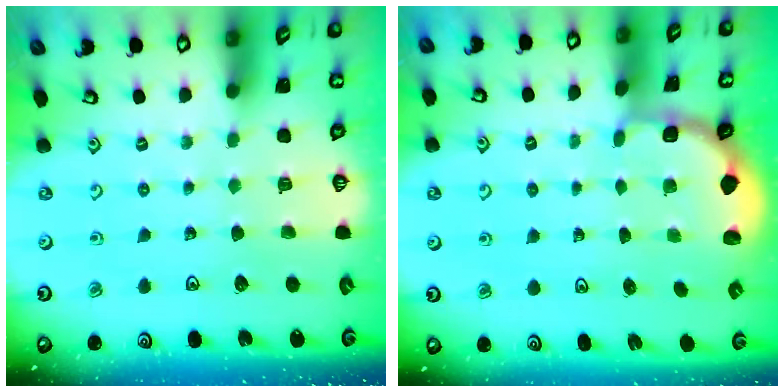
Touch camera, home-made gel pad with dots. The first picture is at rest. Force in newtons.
{"total": 1.8, "press": 1.7, "slide": 0.7}